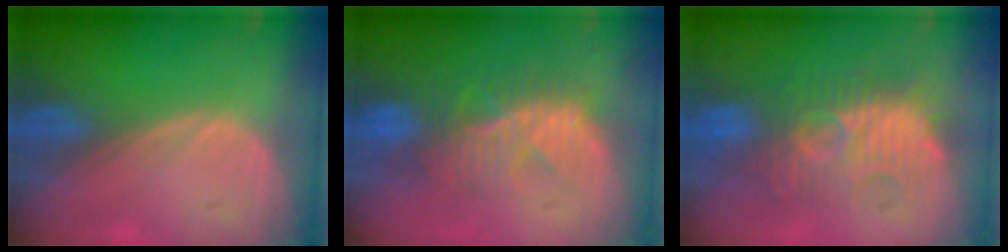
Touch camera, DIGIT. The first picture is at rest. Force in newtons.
{"total": 9.3, "press": 8.8, "slide": 3.0}
{"total": 9.9, "press": 9.9, "slide": 0.3}